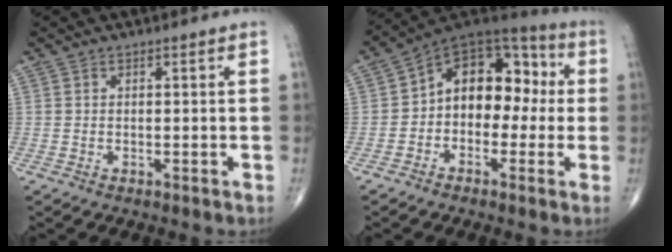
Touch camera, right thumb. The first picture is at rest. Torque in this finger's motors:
{"motor_torque": [-0.02, 0.23, 0.94, -0.20, 0.12]}